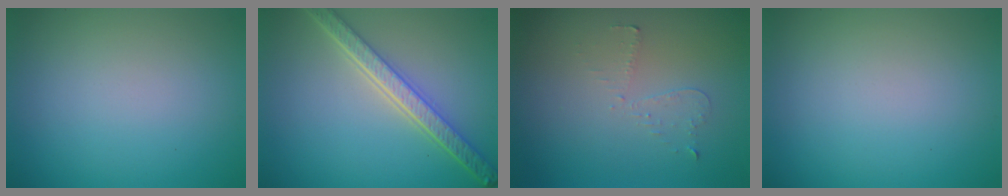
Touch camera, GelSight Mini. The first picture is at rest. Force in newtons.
{"total": 5.3, "press": 4.0, "slide": 3.5}
{"total": 0.9, "press": 0.8, "slide": 0.4}
{"total": 0.0}